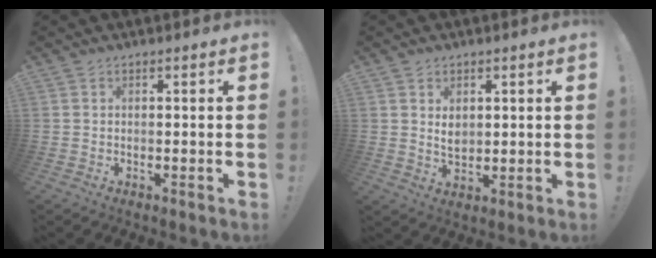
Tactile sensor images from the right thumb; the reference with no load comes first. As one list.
[{"total": 4.1, "force": [1.6, 3.0, 2.4], "torque": [-0.037, -0.004, 0.028]}]